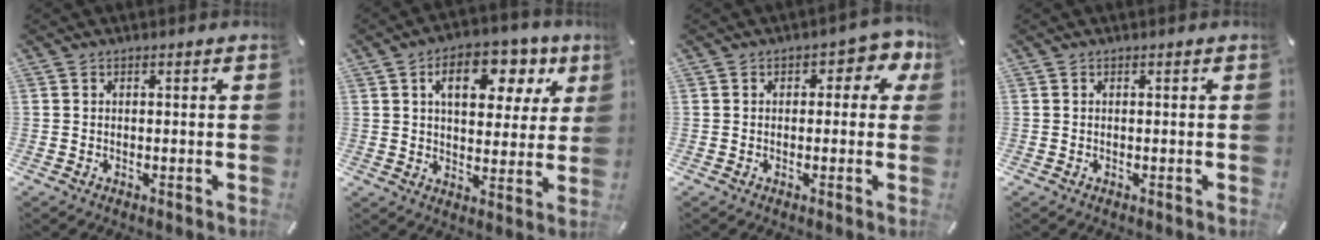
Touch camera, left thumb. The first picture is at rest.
{"total": 12.8, "force": [5.8, 7.7, 8.3], "torque": [-0.108, -0.019, 0.091]}
{"total": 4.3, "force": [0.9, 2.8, 3.2], "torque": [-0.035, 0.002, 0.008]}
{"total": 0.0}